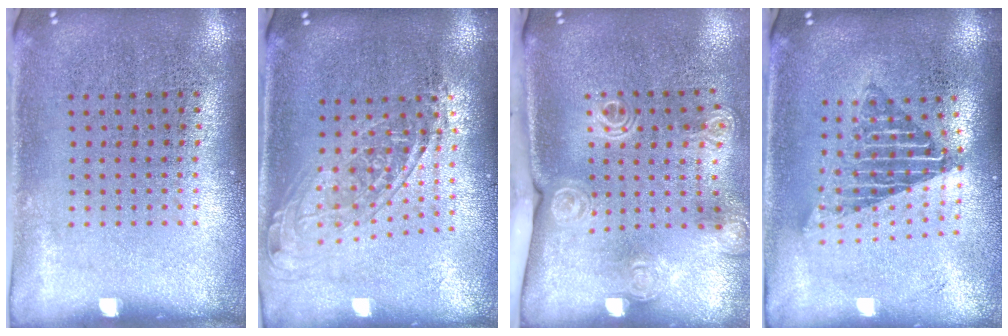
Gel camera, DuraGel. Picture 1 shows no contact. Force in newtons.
{"total": 1.5, "press": 1.3, "slide": 0.9}
{"total": 2.0, "press": 1.6, "slide": 1.3}
{"total": 1.6, "press": 1.3, "slide": 0.9}